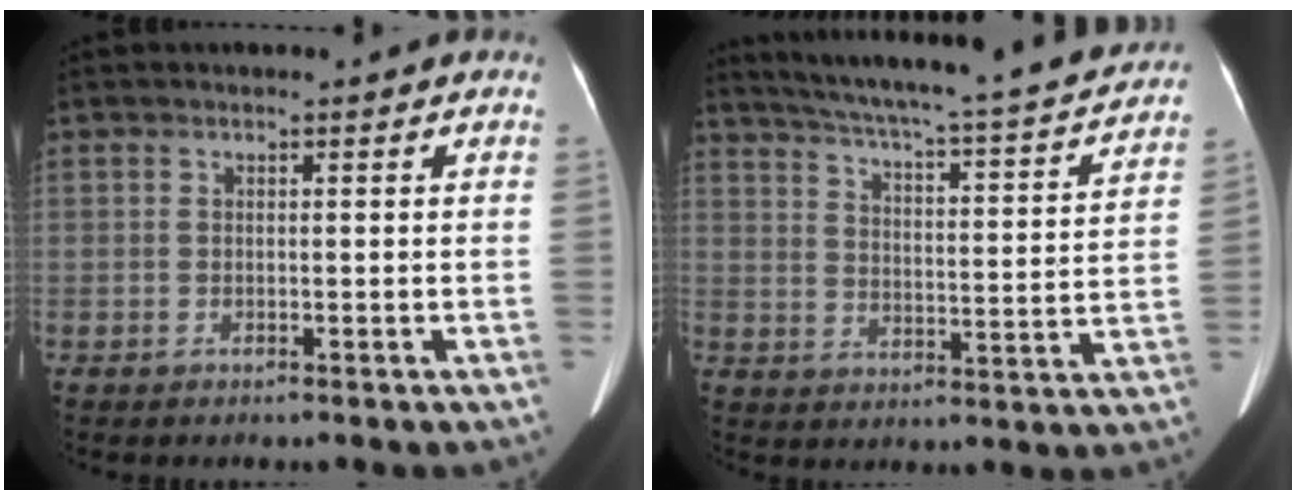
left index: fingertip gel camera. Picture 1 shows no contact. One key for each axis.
{"total": 23.5, "fx": 21.2, "fy": 1.7, "fz": 10.0, "tx": -0.163, "ty": -0.031, "tz": 0.281}